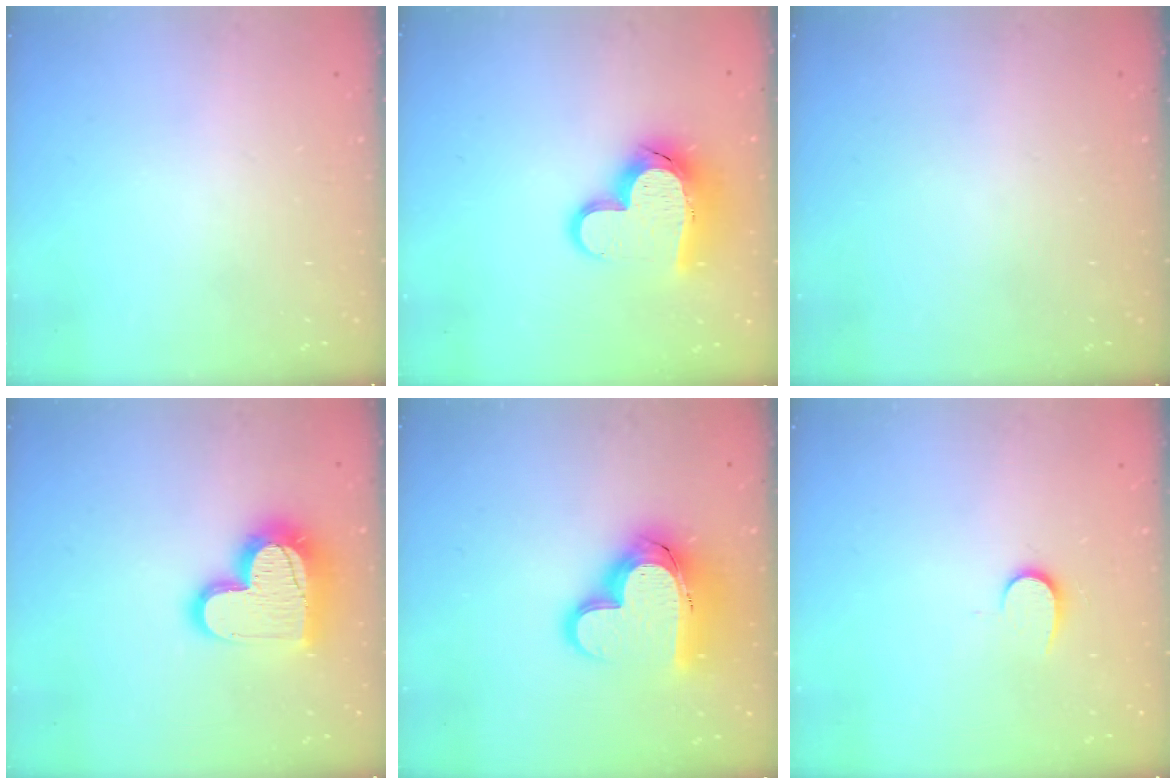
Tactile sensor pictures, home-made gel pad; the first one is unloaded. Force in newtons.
{"total": 14.9, "press": 14.9, "slide": 0.9}
{"total": 0.0}
{"total": 17.9, "press": 17.8, "slide": 1.3}
{"total": 17.3, "press": 17.2, "slide": 1.8}
{"total": 6.6, "press": 6.5, "slide": 0.7}